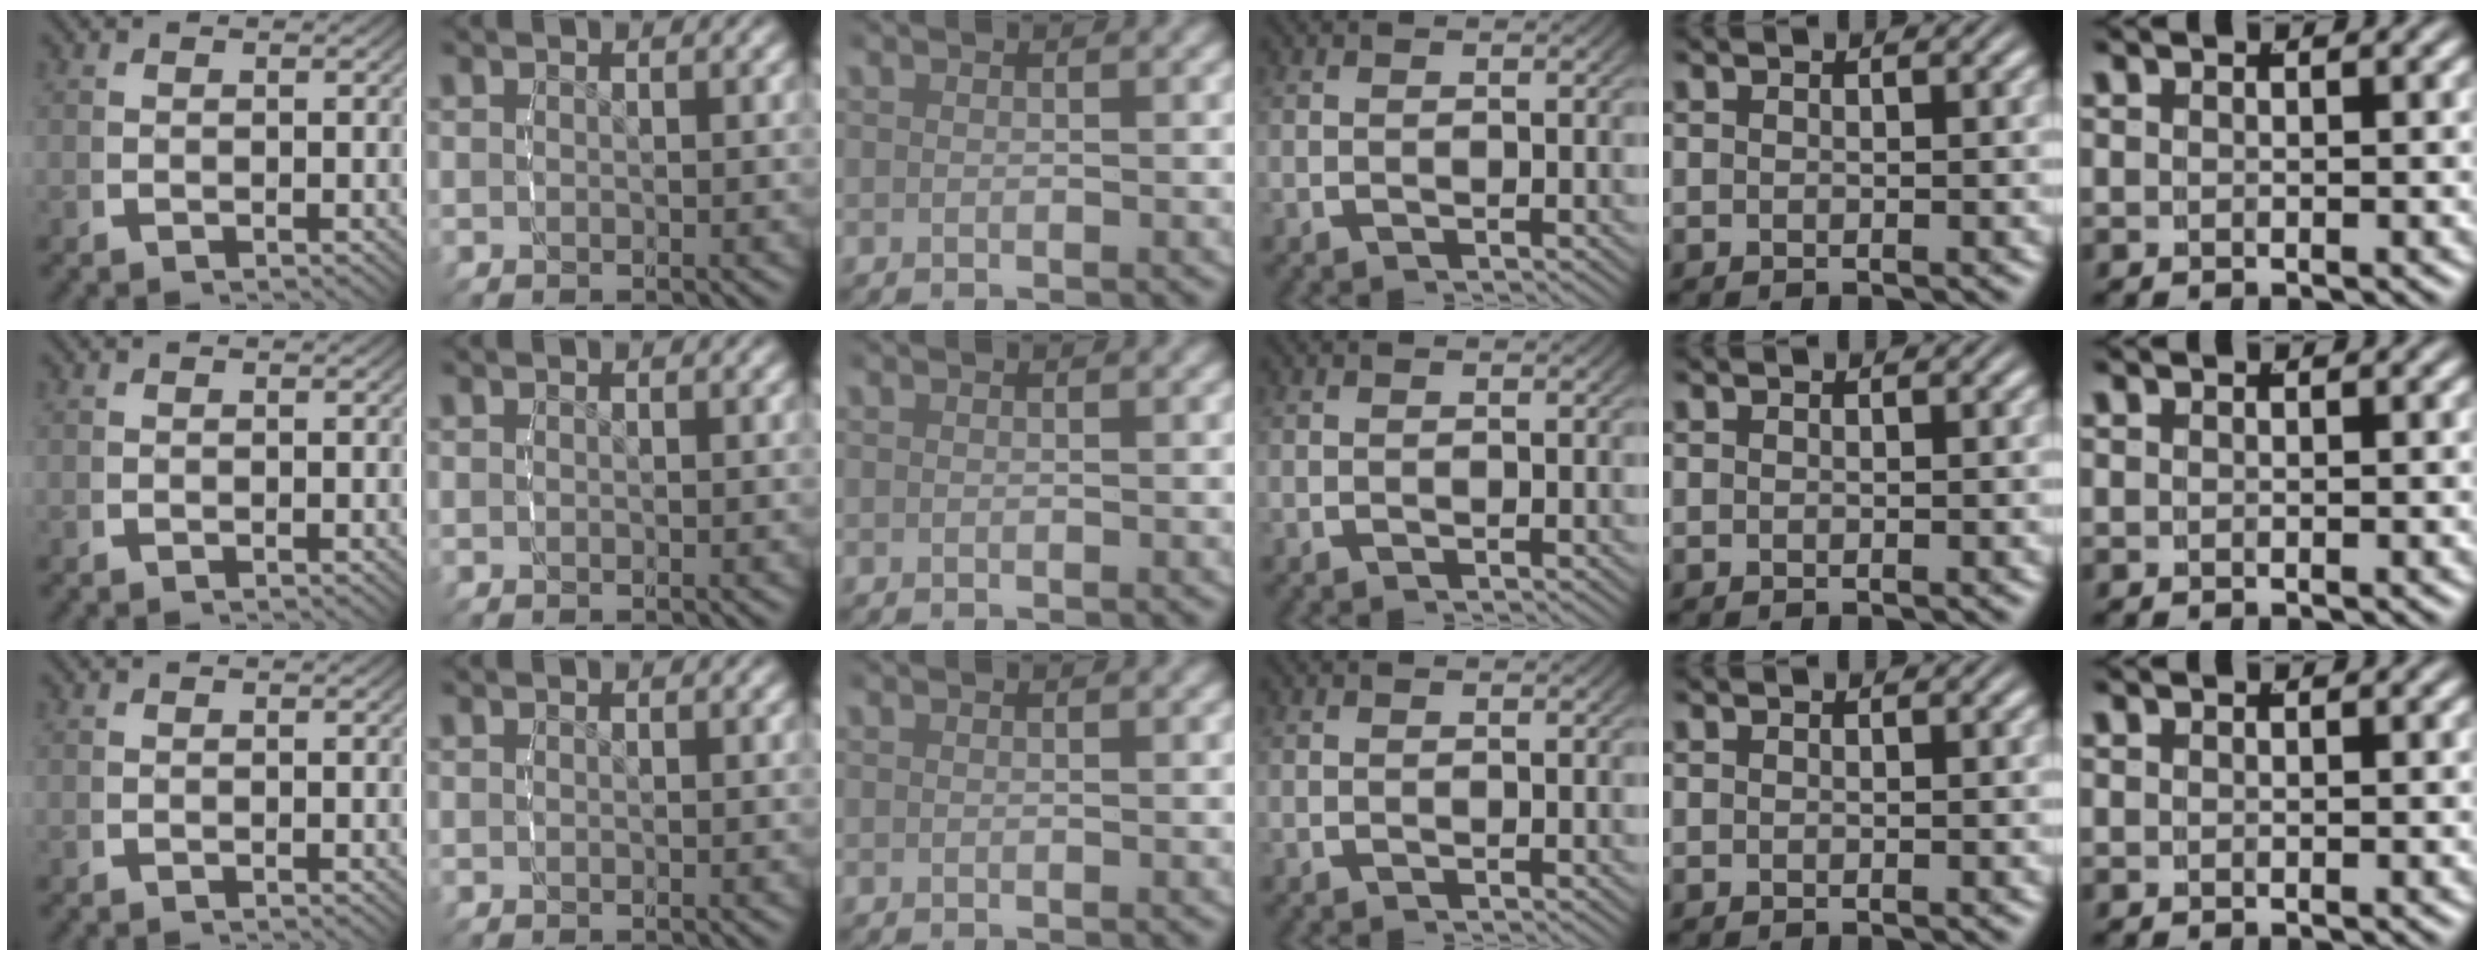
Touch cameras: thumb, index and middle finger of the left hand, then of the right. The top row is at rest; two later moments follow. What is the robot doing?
{"motion": "reach", "object": "jacket"}